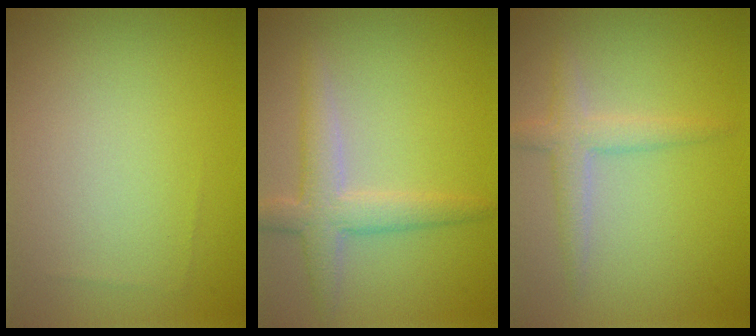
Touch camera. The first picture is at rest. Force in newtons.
{"total": 3.4, "press": 3.4, "slide": 0.2}
{"total": 2.4, "press": 2.4, "slide": 0.1}